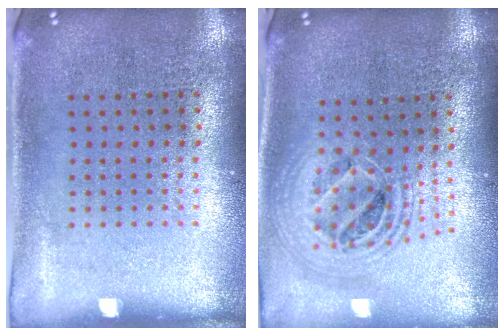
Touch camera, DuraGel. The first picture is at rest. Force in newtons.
{"total": 2.1, "press": 1.6, "slide": 1.4}